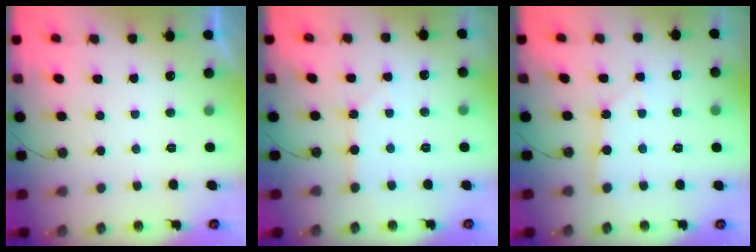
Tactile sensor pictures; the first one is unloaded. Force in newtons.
{"total": 3.4, "press": 3.4, "slide": 0.3}
{"total": 2.5, "press": 2.5, "slide": 0.3}